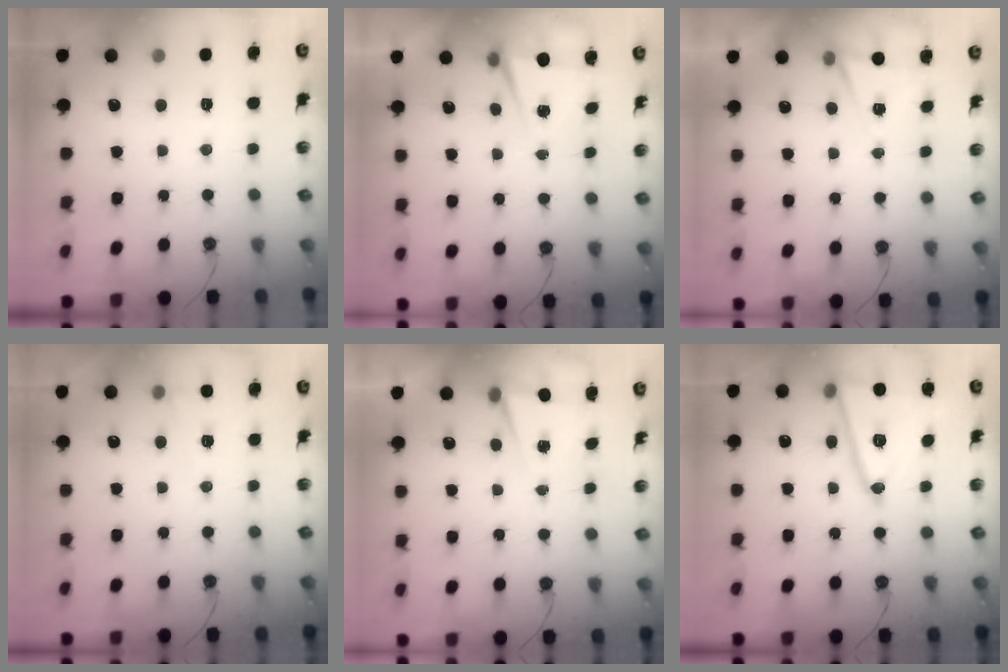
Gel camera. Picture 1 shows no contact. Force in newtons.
{"total": 1.9, "press": 1.4, "slide": 1.3}
{"total": 5.1, "press": 2.4, "slide": 4.5}
{"total": 5.2, "press": 2.9, "slide": 4.3}
{"total": 3.5, "press": 1.8, "slide": 3.0}
{"total": 16.5, "press": 16.5, "slide": 1.4}